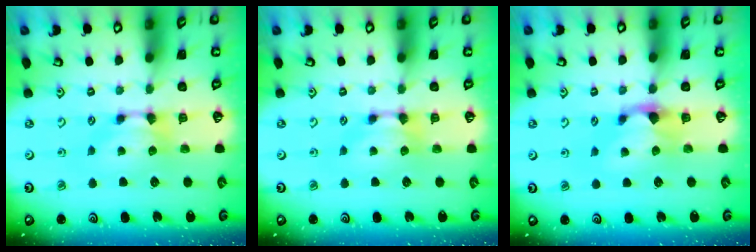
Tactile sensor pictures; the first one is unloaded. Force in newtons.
{"total": 0.0}
{"total": 1.1, "press": 0.3, "slide": 1.1}